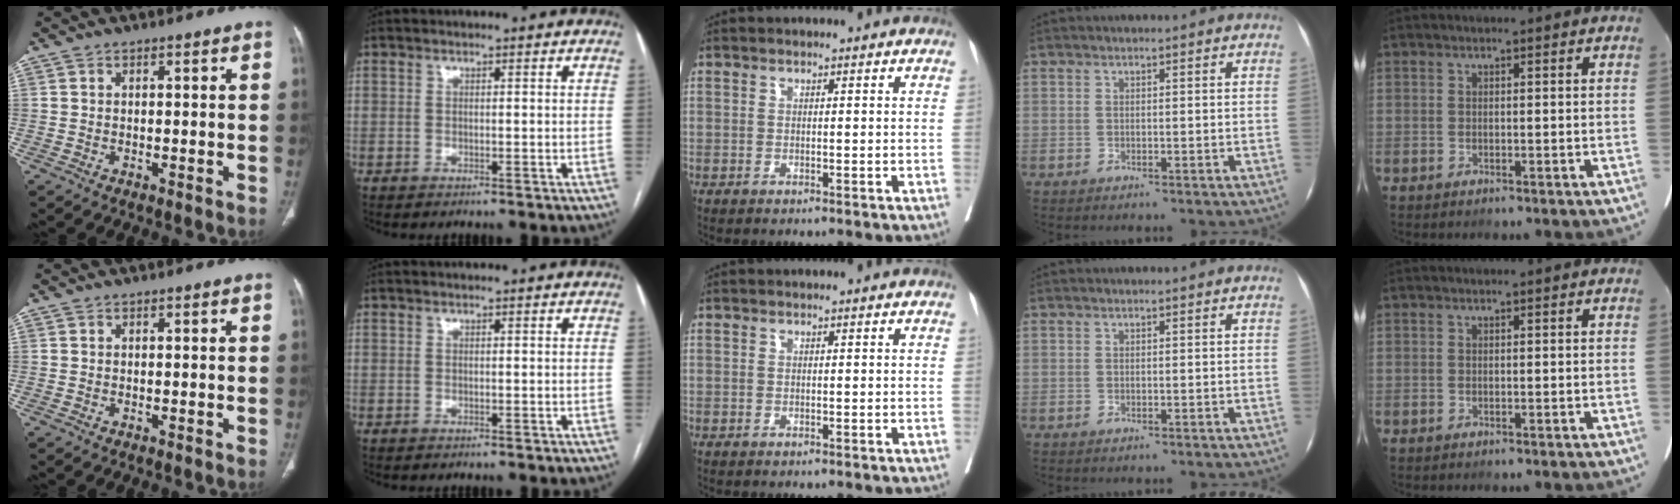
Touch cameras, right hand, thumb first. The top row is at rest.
{}